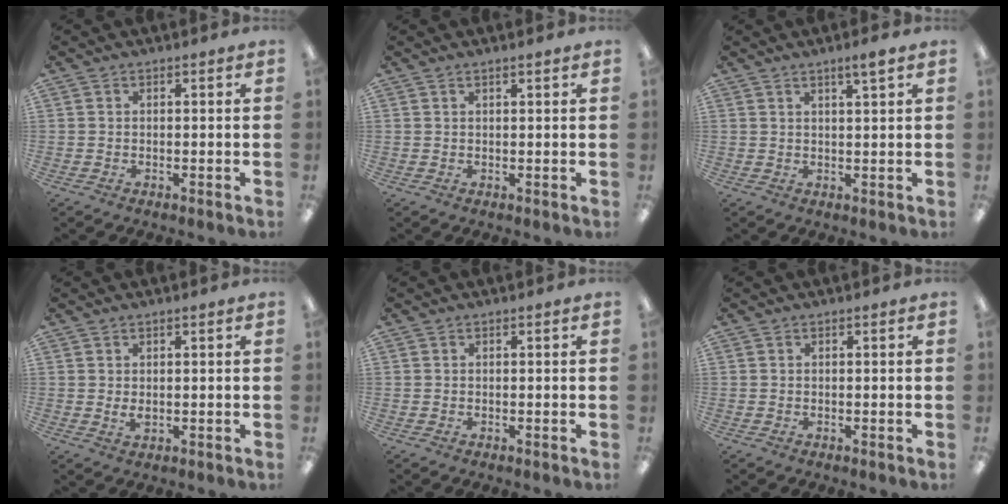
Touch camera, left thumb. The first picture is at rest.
{"total": 1.0, "force": [0.8, 0.1, 0.6], "torque": [-0.012, 0.001, 0.013]}
{"total": 2.7, "force": [2.0, 0.0, 1.8], "torque": [-0.031, -0.004, 0.032]}
{"total": 1.9, "force": [0.2, 0.9, 1.7], "torque": [-0.027, -0.002, 0.002]}
{"total": 0.0}
{"total": 0.0}